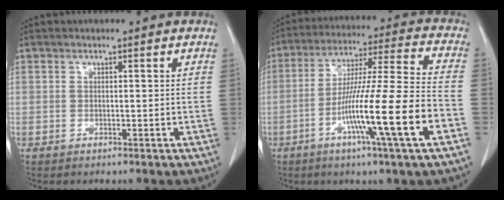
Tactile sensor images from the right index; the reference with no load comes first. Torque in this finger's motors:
{"motor_torque": [1.79, -0.35, 1.05, 0.21]}